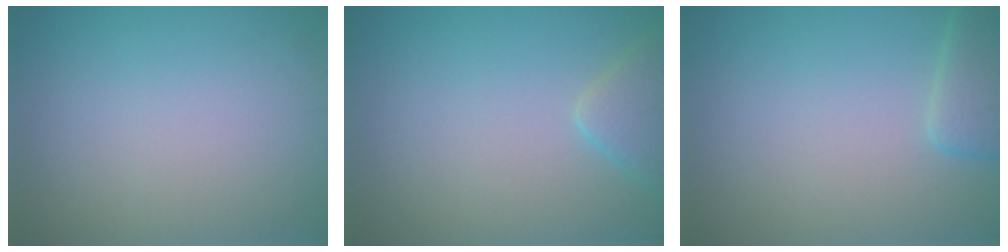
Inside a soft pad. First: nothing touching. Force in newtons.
{"total": 2.5, "press": 2.5, "slide": 0.2}
{"total": 2.4, "press": 2.4, "slide": 0.2}